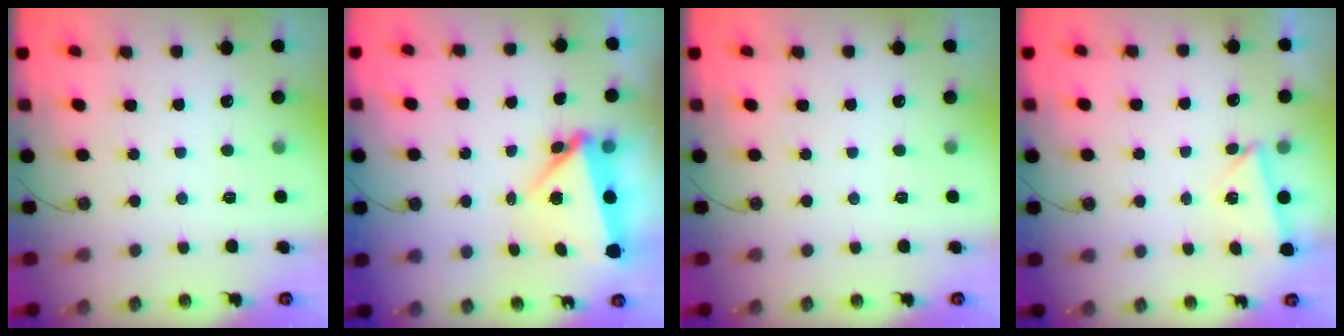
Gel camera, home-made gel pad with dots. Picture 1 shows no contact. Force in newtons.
{"total": 6.2, "press": 6.0, "slide": 1.2}
{"total": 0.0}
{"total": 2.9, "press": 2.8, "slide": 0.7}